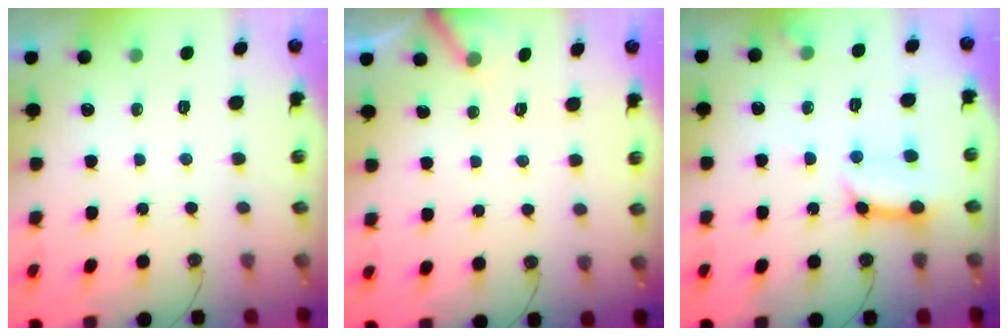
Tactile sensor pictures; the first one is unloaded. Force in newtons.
{"total": 3.6, "press": 3.6, "slide": 0.2}
{"total": 10.5, "press": 10.4, "slide": 1.4}